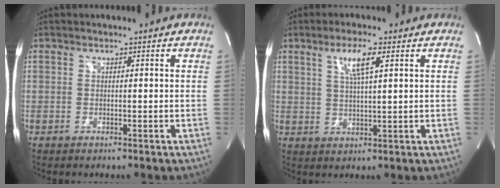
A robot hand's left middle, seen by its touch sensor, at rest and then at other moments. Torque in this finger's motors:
{"motor_torque": [0.13, -0.11, 0.04, 0.06]}